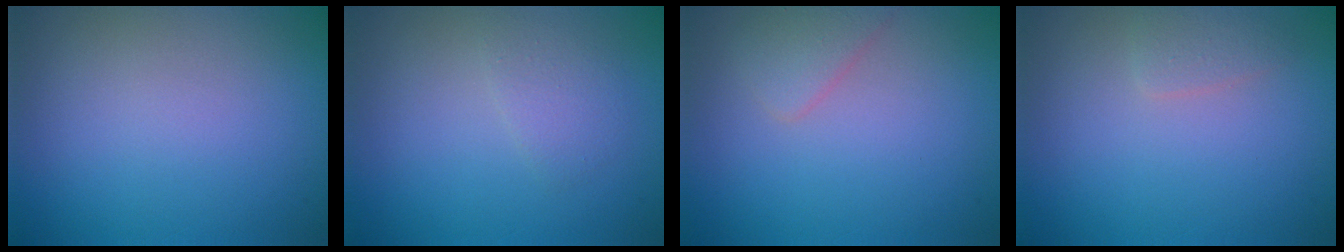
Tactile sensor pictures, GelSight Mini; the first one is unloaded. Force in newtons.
{"total": 1.5, "press": 1.5, "slide": 0.0}
{"total": 1.6, "press": 1.6, "slide": 0.1}
{"total": 1.0, "press": 1.0, "slide": 0.1}